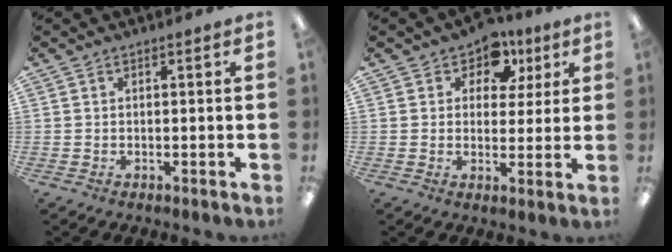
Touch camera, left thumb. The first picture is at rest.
{"total": 7.5, "force": [4.2, 5.4, 2.8], "torque": [-0.040, -0.019, 0.074]}